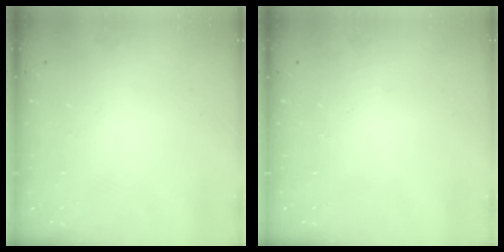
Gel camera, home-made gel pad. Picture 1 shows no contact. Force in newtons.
{"total": 0.0}